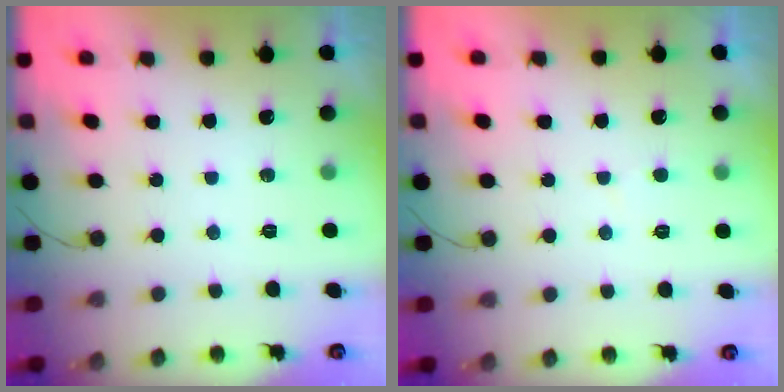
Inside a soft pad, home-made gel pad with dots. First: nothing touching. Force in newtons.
{"total": 2.4, "press": 2.4, "slide": 0.4}